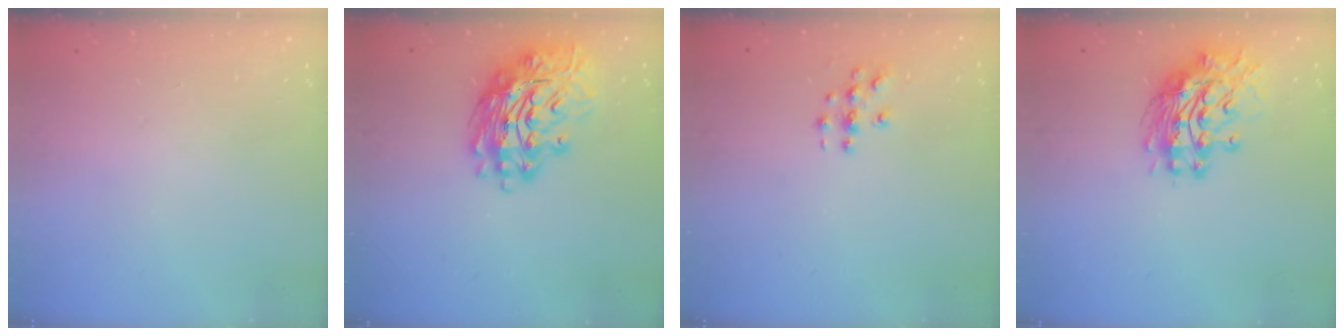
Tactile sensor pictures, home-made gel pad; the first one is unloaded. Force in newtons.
{"total": 16.8, "press": 16.7, "slide": 1.9}
{"total": 3.5, "press": 3.4, "slide": 0.2}
{"total": 12.3, "press": 12.2, "slide": 1.6}